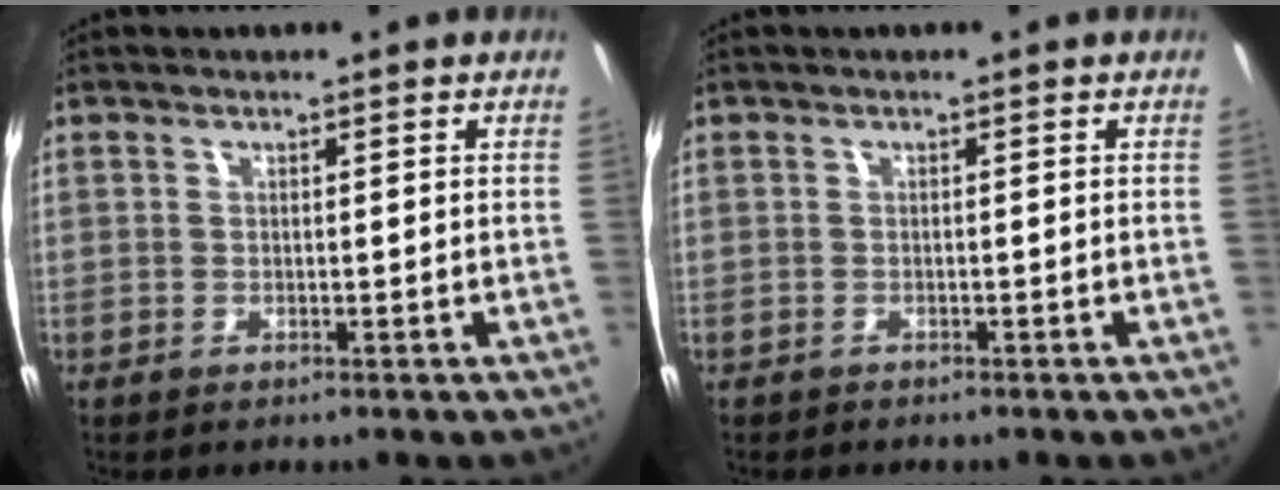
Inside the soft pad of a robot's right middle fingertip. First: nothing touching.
{"total": 0.9, "force": [-0.7, 0.4, 0.1], "torque": [-0.007, -0.002, -0.011]}